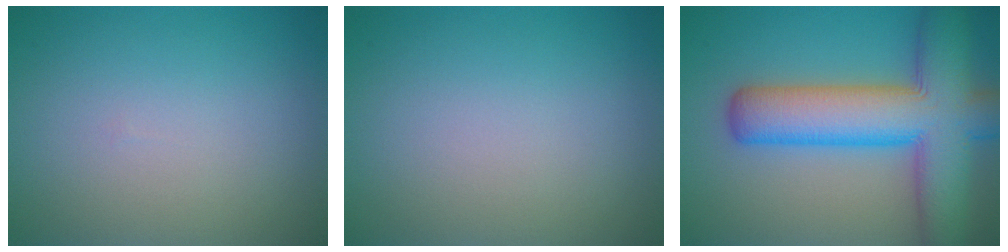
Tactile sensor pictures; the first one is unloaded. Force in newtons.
{"total": 0.0}
{"total": 11.3, "press": 11.3, "slide": 0.5}